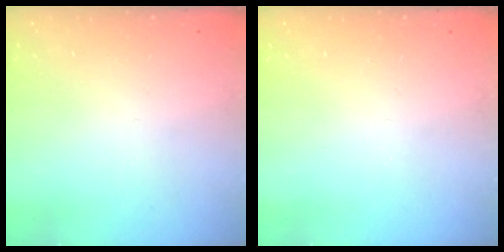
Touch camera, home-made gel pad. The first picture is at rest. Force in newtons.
{"total": 0.0}